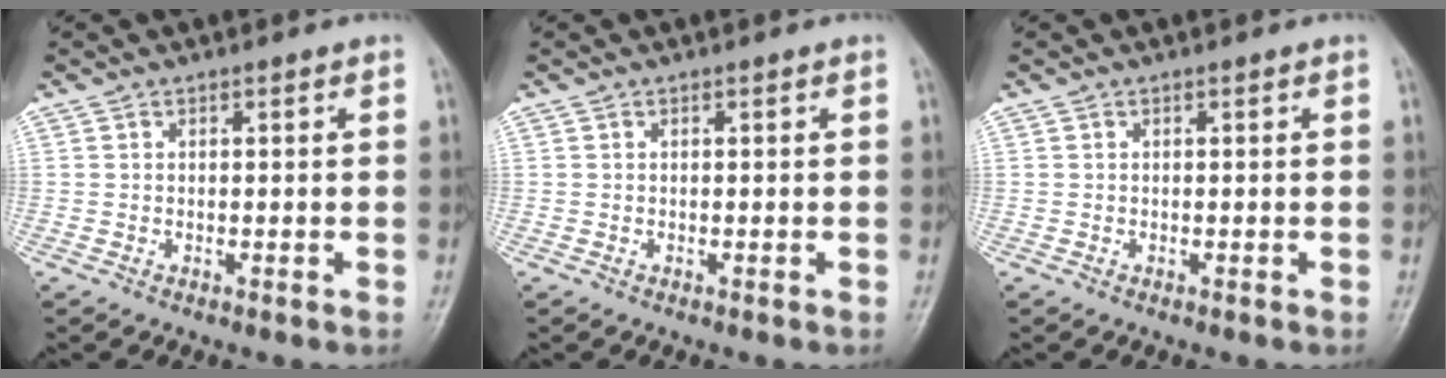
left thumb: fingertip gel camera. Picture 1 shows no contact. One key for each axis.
{"total": 0.0}
{"total": 0.0}